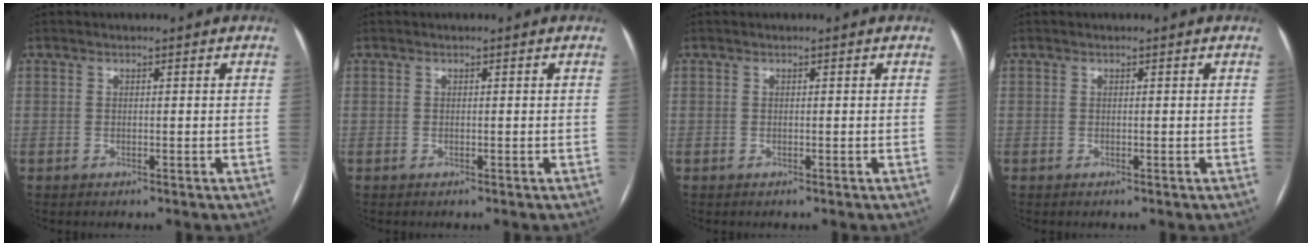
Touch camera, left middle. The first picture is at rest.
{"total": 0.0}
{"total": 0.0}
{"total": 0.0}